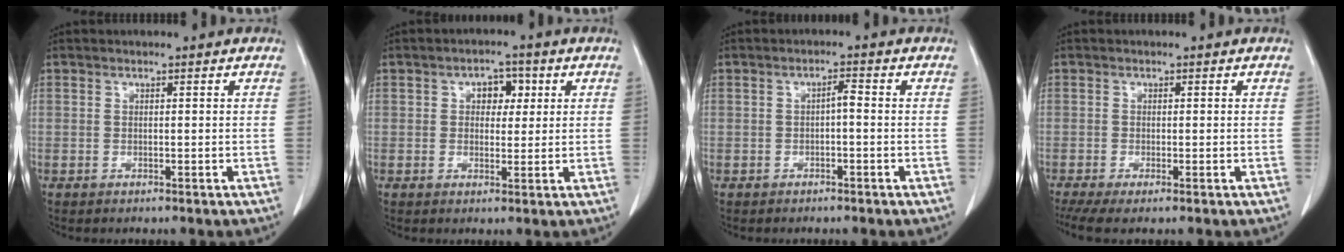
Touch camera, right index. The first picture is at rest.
{"total": 3.9, "force": [1.2, 2.6, 2.7], "torque": [-0.036, 0.012, 0.018]}
{"total": 1.7, "force": [-0.3, 0.4, 1.6], "torque": [-0.025, 0.005, -0.006]}
{"total": 4.4, "force": [-3.0, 0.8, 3.2], "torque": [-0.061, -0.011, -0.054]}